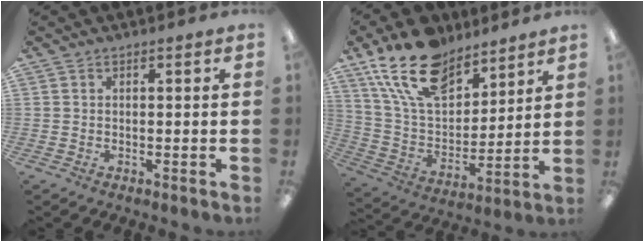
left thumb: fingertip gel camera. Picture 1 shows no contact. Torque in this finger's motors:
{"motor_torque": [0.81, 0.15, 1.37, -1.40, 0.42]}